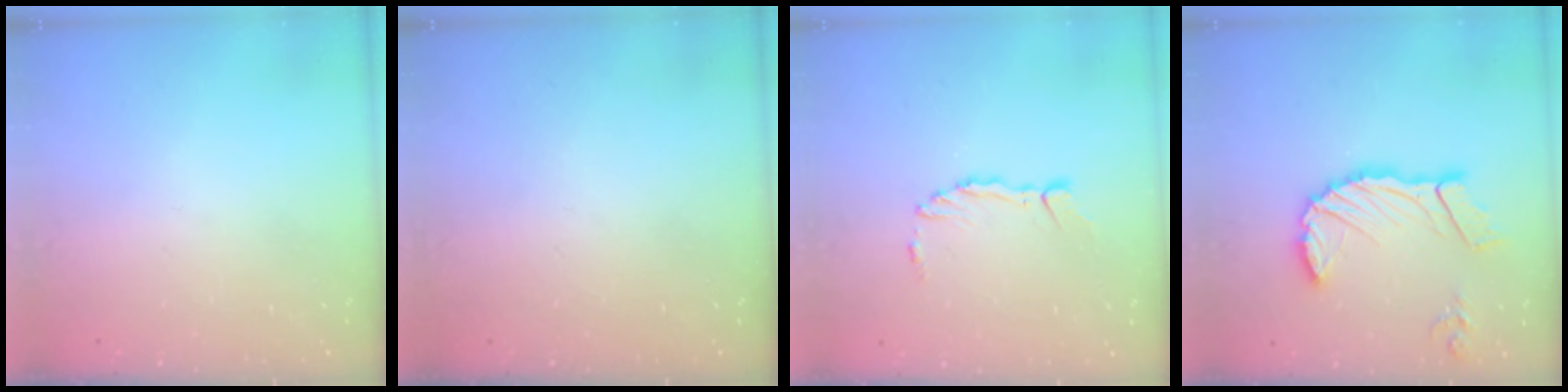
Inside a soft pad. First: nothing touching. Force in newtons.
{"total": 0.0}
{"total": 3.6, "press": 3.5, "slide": 0.5}
{"total": 13.9, "press": 13.8, "slide": 1.6}